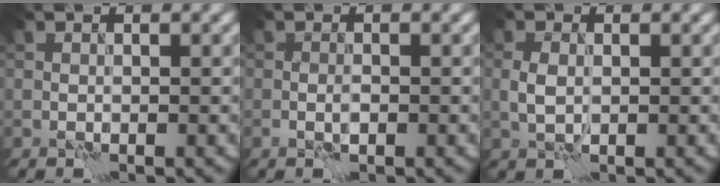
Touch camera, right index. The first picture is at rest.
{"total": 1.1, "force": [-0.4, 0.4, 0.9], "torque": [-0.018, 0.002, -0.008]}
{"total": 2.0, "force": [0.0, 1.3, 1.5], "torque": [-0.037, 0.001, 0.001]}